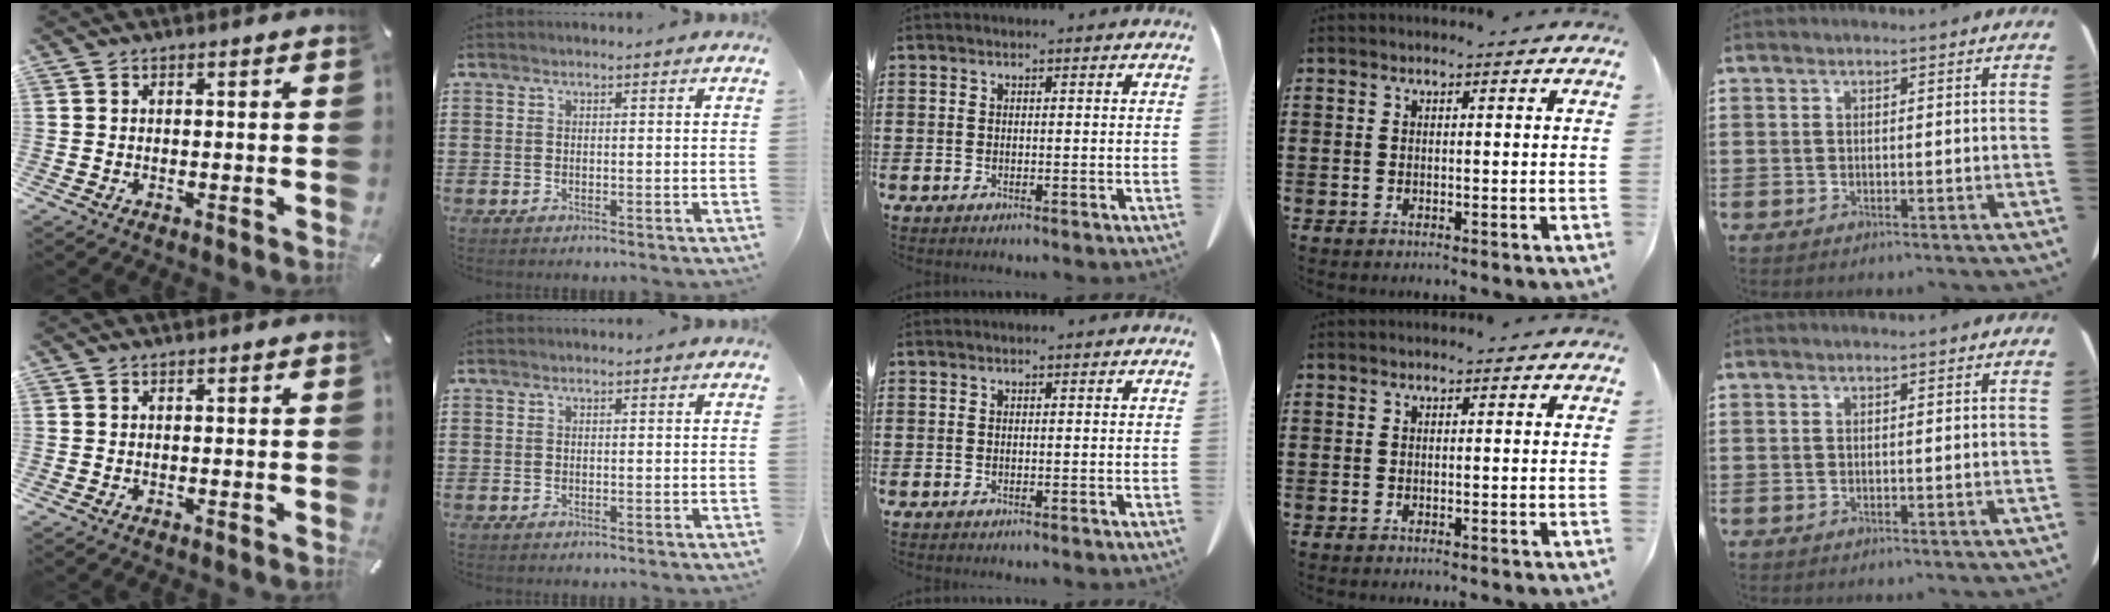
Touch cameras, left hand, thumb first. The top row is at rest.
{}